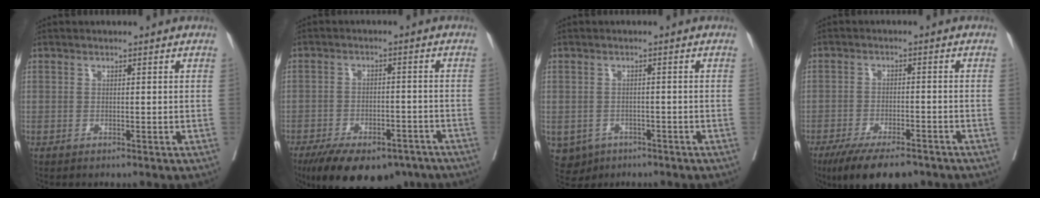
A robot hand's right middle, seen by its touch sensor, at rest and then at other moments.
{"total": 16.7, "force": [-12.4, 7.3, 8.6], "torque": [-0.157, -0.011, -0.174]}
{"total": 4.7, "force": [-2.5, 3.9, 1.0], "torque": [-0.014, 0.004, -0.032]}
{"total": 10.7, "force": [-8.1, 3.4, 6.0], "torque": [-0.090, -0.012, -0.127]}